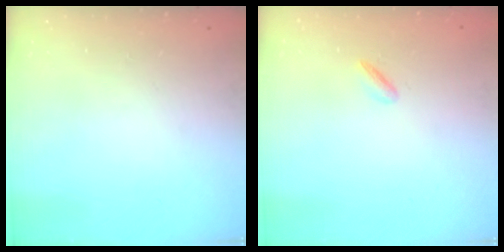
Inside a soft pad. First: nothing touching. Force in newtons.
{"total": 2.1, "press": 1.9, "slide": 0.8}